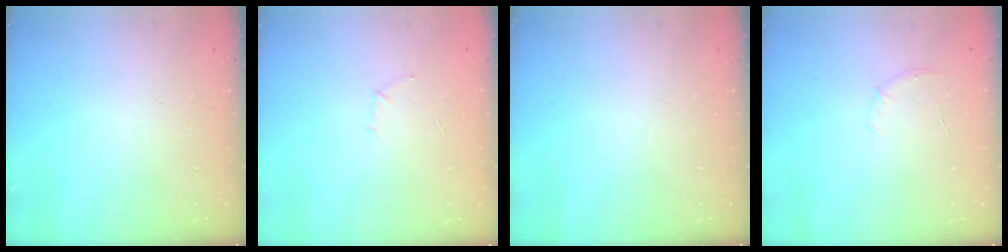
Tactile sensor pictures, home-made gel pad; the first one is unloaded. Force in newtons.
{"total": 3.2, "press": 3.1, "slide": 0.7}
{"total": 0.0}
{"total": 4.3, "press": 4.1, "slide": 1.3}